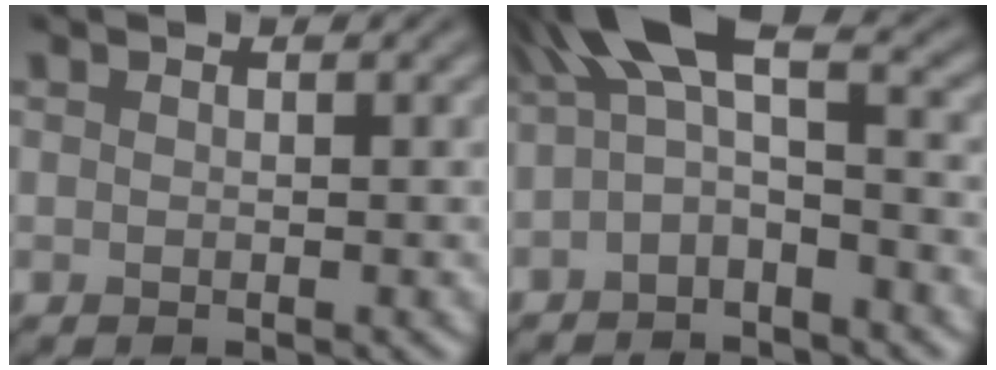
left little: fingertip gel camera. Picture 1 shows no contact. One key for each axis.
{"total": 6.0, "fx": 0.1, "fy": 2.4, "fz": 5.4, "tx": -0.097, "ty": 0.022, "tz": -0.019}